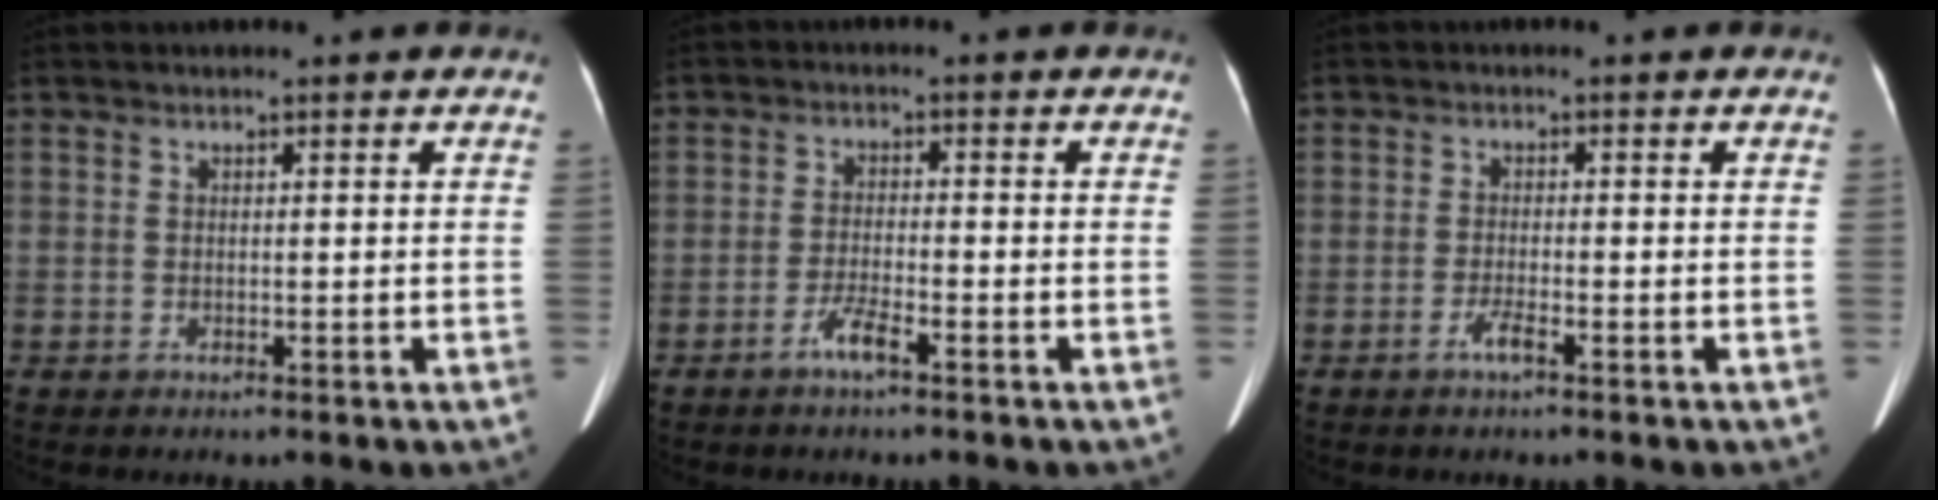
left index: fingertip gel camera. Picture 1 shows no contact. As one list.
[{"total": 3.2, "force": [-2.3, 0.1, 2.3], "torque": [-0.051, -0.004, -0.047]}, {"total": 1.9, "force": [-1.3, 0.0, 1.4], "torque": [-0.034, -0.003, -0.030]}]